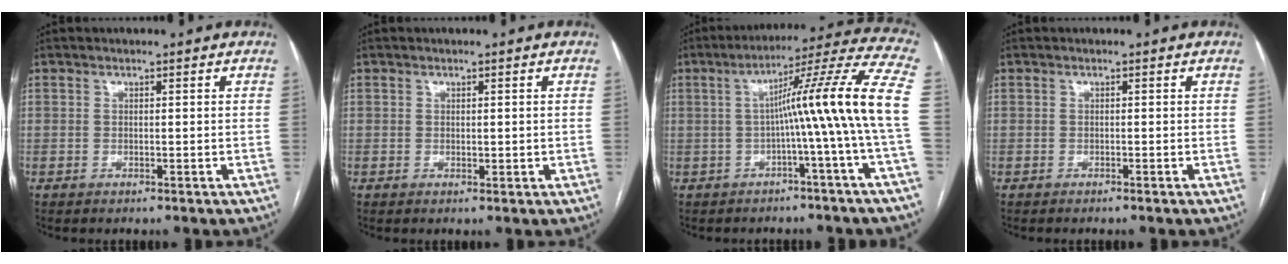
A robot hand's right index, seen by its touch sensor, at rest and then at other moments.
{"total": 0.9, "force": [0.0, 0.5, 0.7], "torque": [-0.010, -0.003, 0.002]}
{"total": 14.2, "force": [-1.4, -2.6, 13.9], "torque": [-0.185, 0.027, -0.025]}
{"total": 0.5, "force": [-0.5, -0.1, 0.3], "torque": [-0.008, 0.001, -0.007]}